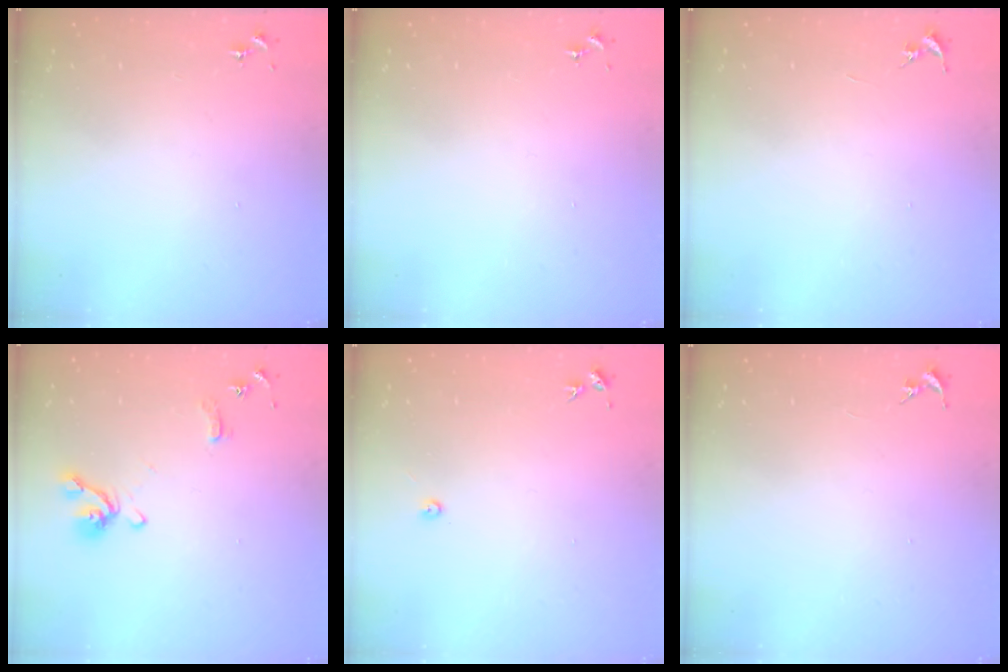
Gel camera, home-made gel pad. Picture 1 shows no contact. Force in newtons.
{"total": 0.0}
{"total": 0.0}
{"total": 11.5, "press": 11.4, "slide": 1.6}
{"total": 3.0, "press": 3.0, "slide": 0.4}
{"total": 0.0}